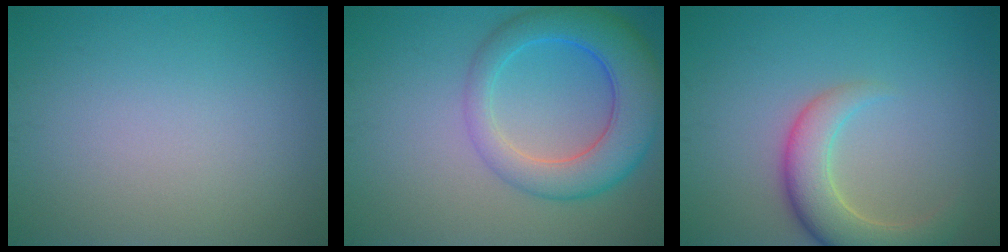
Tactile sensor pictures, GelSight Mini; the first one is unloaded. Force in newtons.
{"total": 7.2, "press": 7.2, "slide": 0.3}
{"total": 5.4, "press": 5.3, "slide": 0.4}